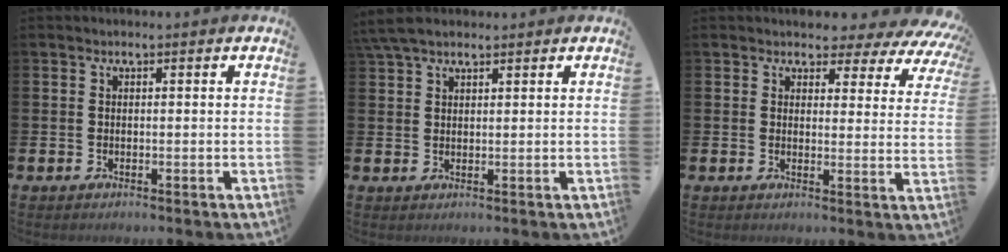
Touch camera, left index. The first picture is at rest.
{"total": 4.5, "force": [3.7, 1.5, 2.0], "torque": [-0.038, -0.006, 0.067]}
{"total": 3.5, "force": [2.9, 1.8, 0.8], "torque": [-0.022, -0.029, 0.043]}